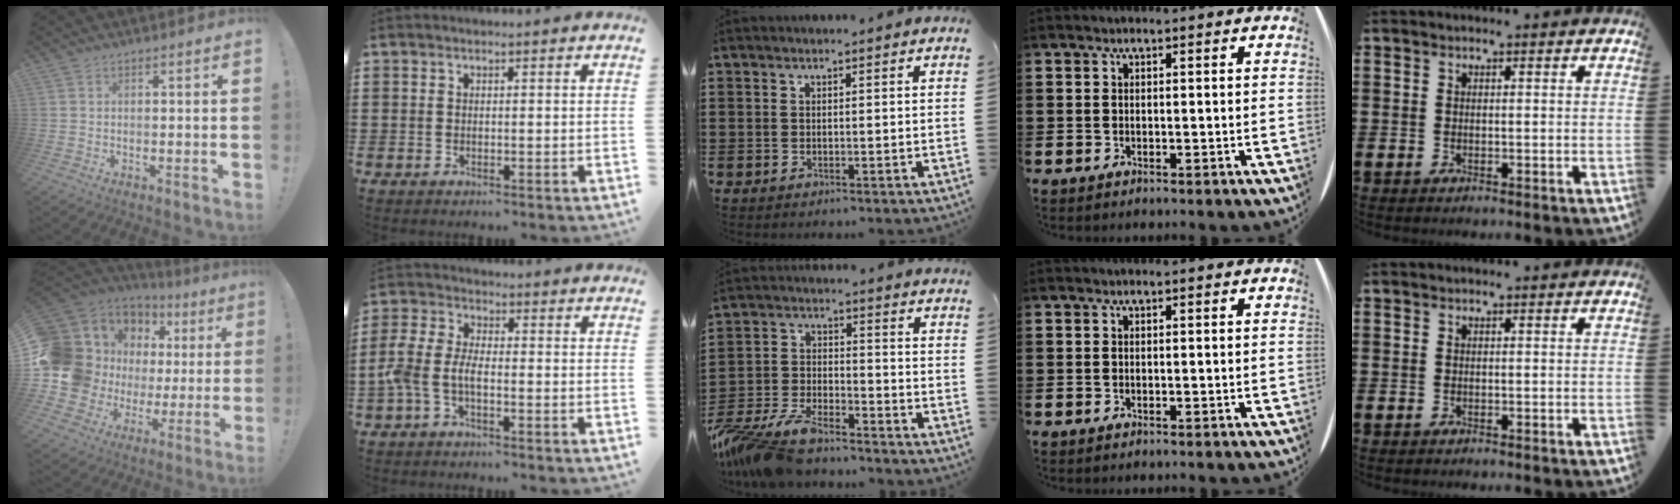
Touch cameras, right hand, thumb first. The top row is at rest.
{"thumb": {"total": 14.4, "force": [4.4, 11.8, 7.0], "torque": [-0.123, -0.044, 0.115]}, "index": {"total": 4.8, "force": [-2.1, 2.1, 3.8], "torque": [-0.109, -0.006, -0.050]}, "middle": {"total": 9.0, "force": [-8.2, 1.9, 3.2], "torque": [-0.083, 0.008, -0.165]}}